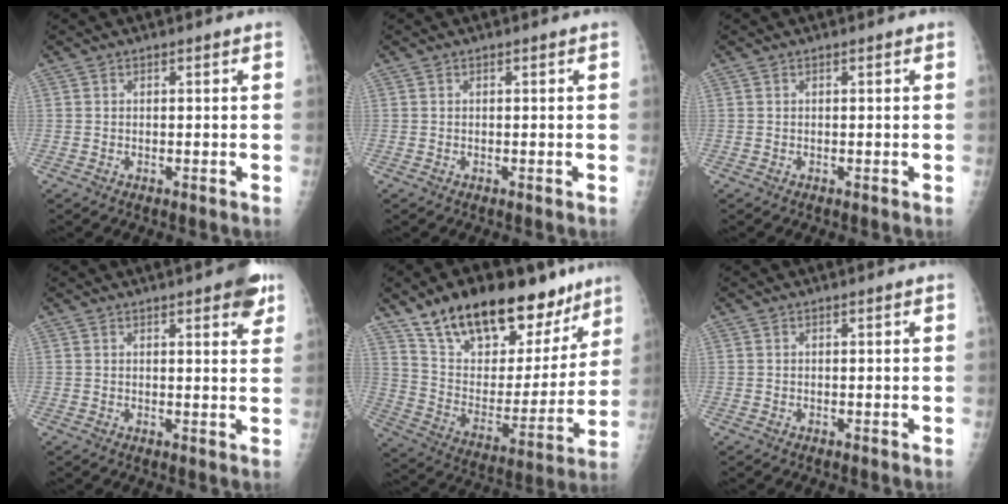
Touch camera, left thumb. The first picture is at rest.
{"total": 0.0}
{"total": 0.0}
{"total": 6.2, "force": [3.6, 1.8, 4.7], "torque": [-0.043, -0.013, 0.040]}
{"total": 26.5, "force": [18.2, 12.4, 14.7], "torque": [-0.186, -0.060, 0.298]}
{"total": 0.0}